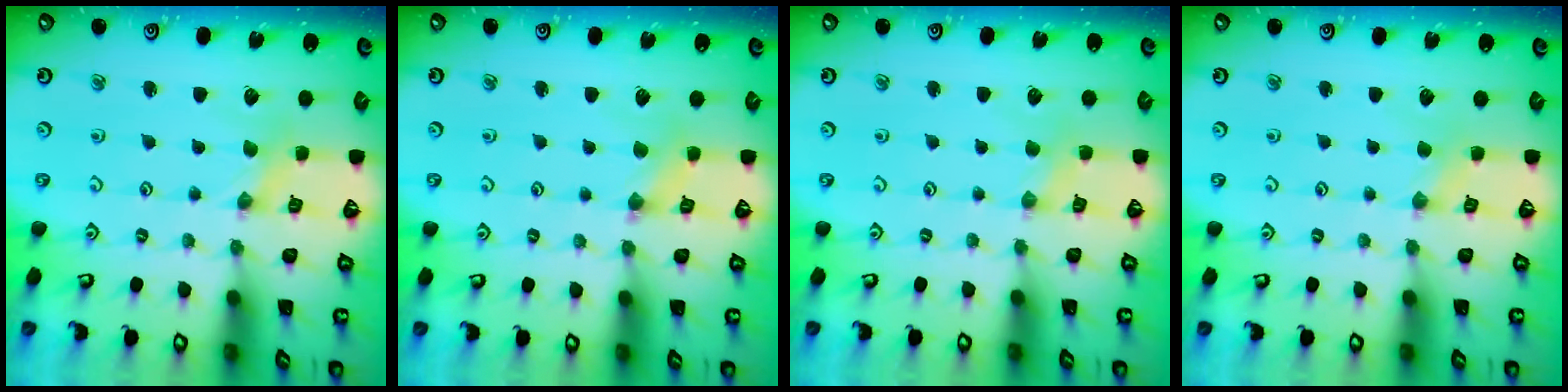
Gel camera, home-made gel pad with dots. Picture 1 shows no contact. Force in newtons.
{"total": 1.5, "press": 1.4, "slide": 0.3}
{"total": 2.2, "press": 2.1, "slide": 0.4}
{"total": 1.4, "press": 1.4, "slide": 0.3}